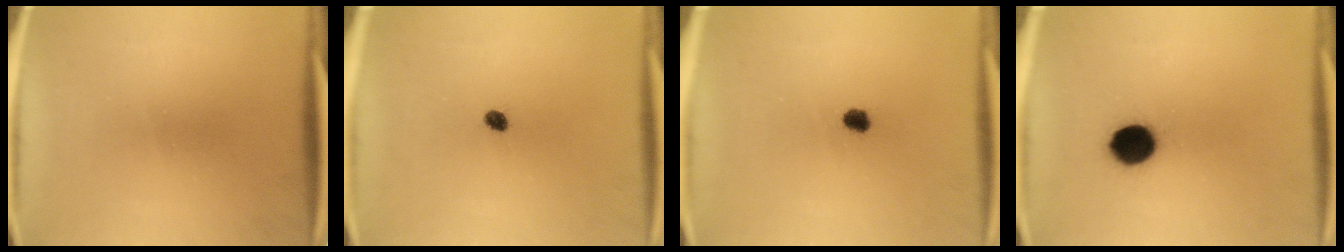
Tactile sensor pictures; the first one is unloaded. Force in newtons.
{"total": 1.7}
{"total": 2.1}
{"total": 9.1}